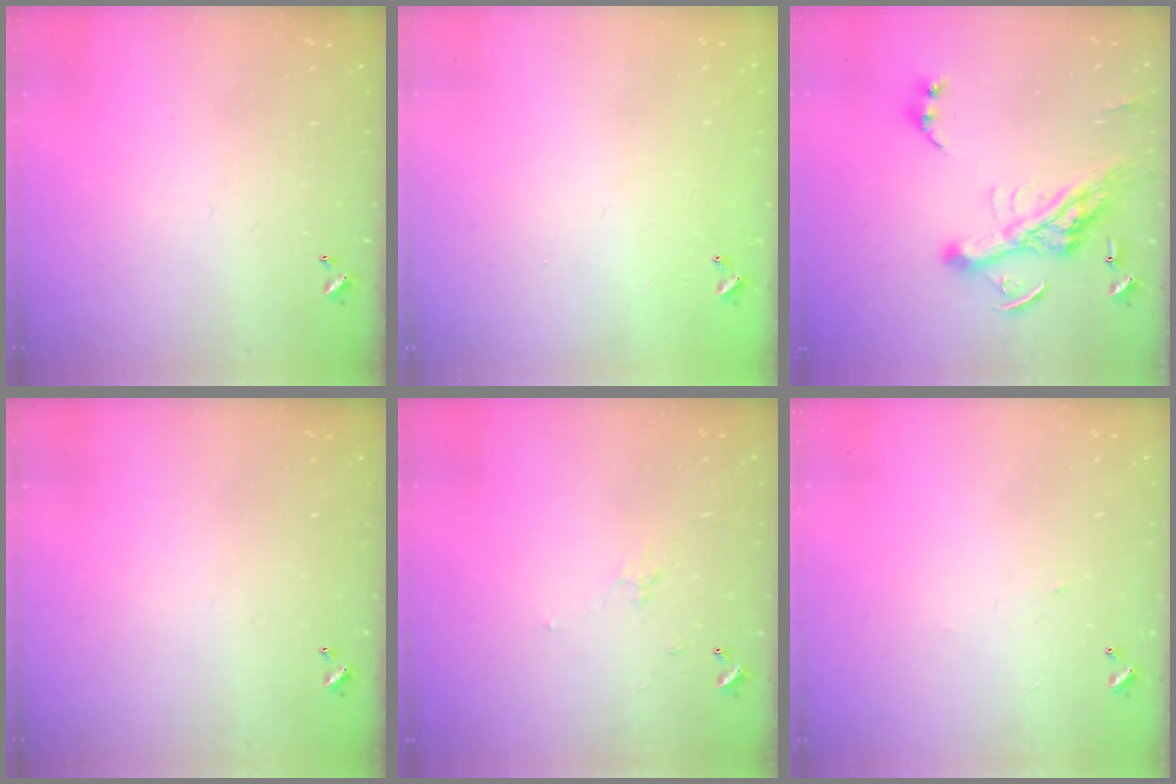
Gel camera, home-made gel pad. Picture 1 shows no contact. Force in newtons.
{"total": 11.8, "press": 11.8, "slide": 0.3}
{"total": 14.4, "press": 14.3, "slide": 1.9}
{"total": 0.0}
{"total": 1.3, "press": 1.3, "slide": 0.3}
{"total": 0.8, "press": 0.7, "slide": 0.3}